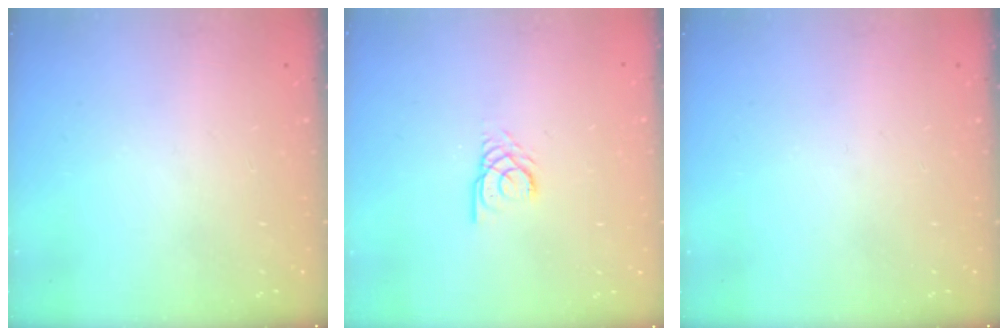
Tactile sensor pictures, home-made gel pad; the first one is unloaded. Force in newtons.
{"total": 2.7, "press": 2.7, "slide": 0.2}
{"total": 0.0}